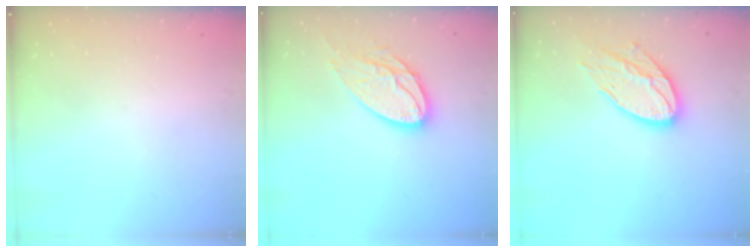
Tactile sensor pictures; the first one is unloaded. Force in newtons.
{"total": 14.2, "press": 14.2, "slide": 0.8}
{"total": 15.3, "press": 15.2, "slide": 1.2}